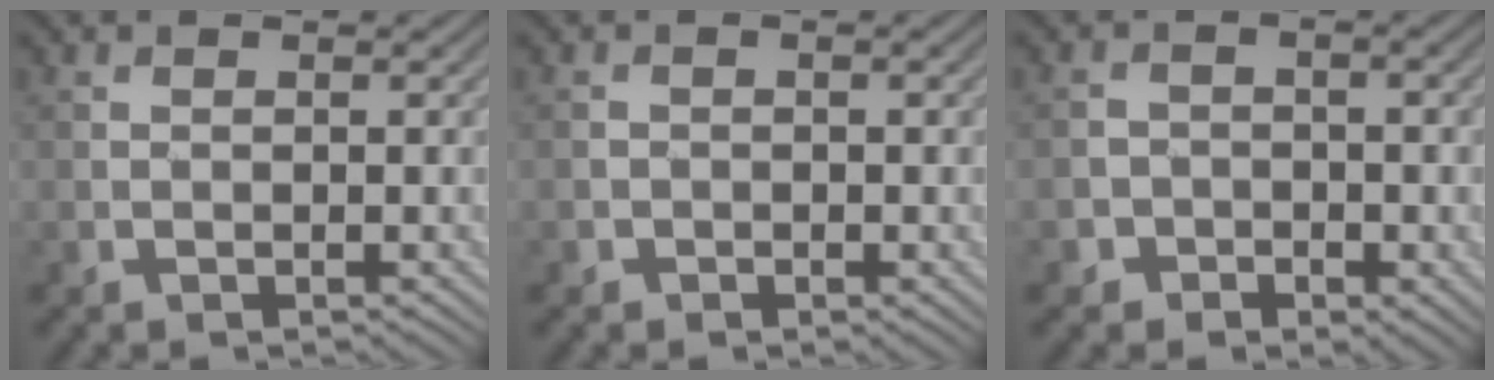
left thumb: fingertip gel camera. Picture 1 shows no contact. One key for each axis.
{"total": 1.1, "fx": -0.4, "fy": 1.0, "fz": 0.2, "tx": 0.004, "ty": -0.005, "tz": -0.008}
{"total": 3.8, "fx": -1.6, "fy": 3.3, "fz": 1.0, "tx": -0.004, "ty": 0.005, "tz": -0.039}